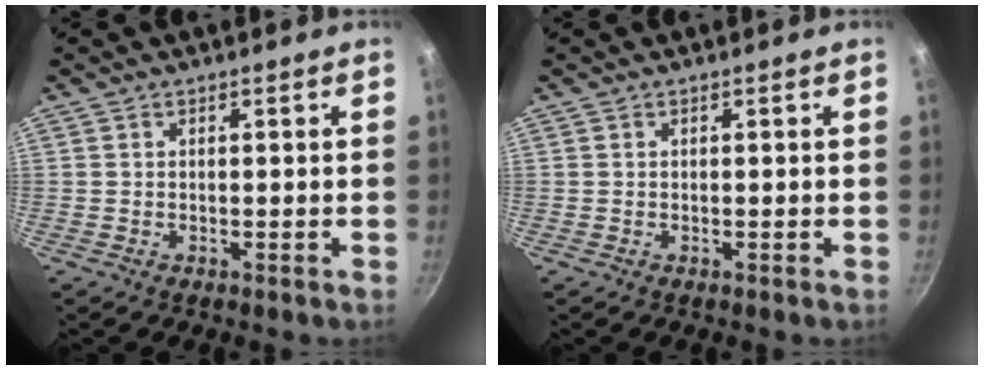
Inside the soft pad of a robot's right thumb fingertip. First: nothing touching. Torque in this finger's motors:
{"motor_torque": [-0.17, 0.17, -0.13, 0.12, 0.00]}